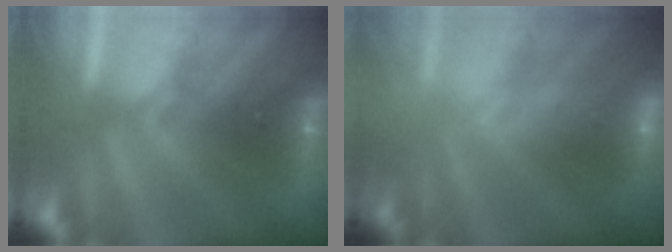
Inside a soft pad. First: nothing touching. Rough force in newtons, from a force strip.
{"total": 2.4}